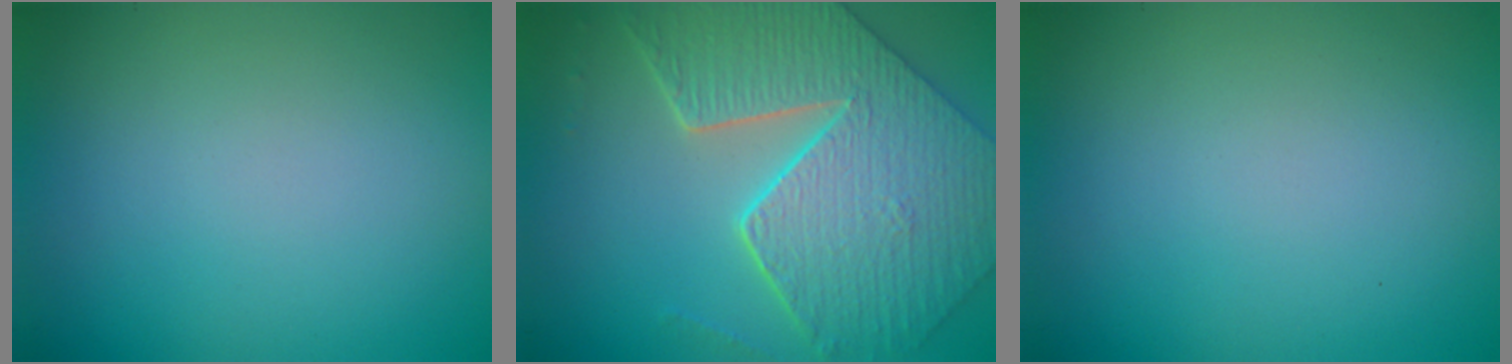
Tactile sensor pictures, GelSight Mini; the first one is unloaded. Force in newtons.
{"total": 9.3, "press": 6.8, "slide": 6.4}
{"total": 0.0}